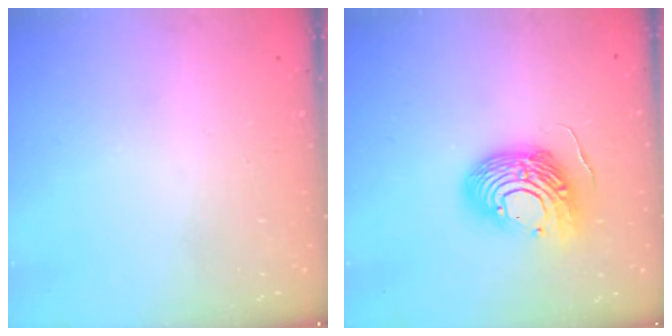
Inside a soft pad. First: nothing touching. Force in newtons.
{"total": 14.0, "press": 13.9, "slide": 2.3}